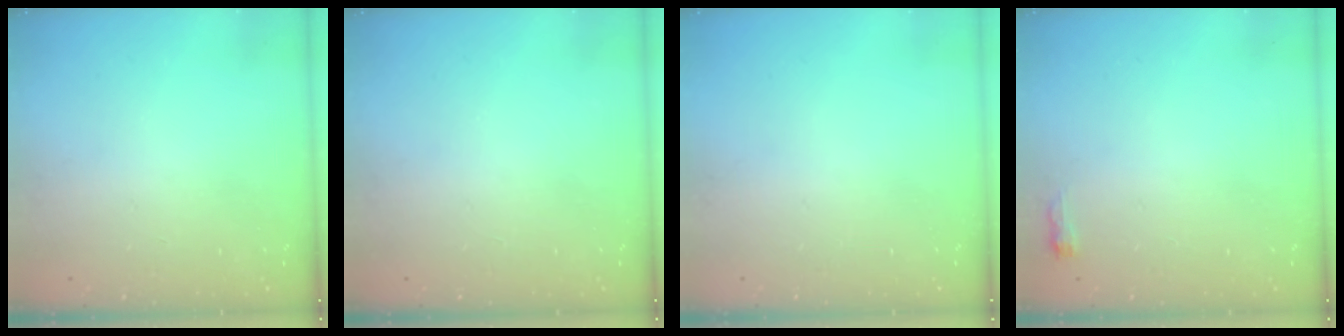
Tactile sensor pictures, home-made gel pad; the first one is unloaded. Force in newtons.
{"total": 0.0}
{"total": 0.0}
{"total": 9.8, "press": 2.8, "slide": 9.4}